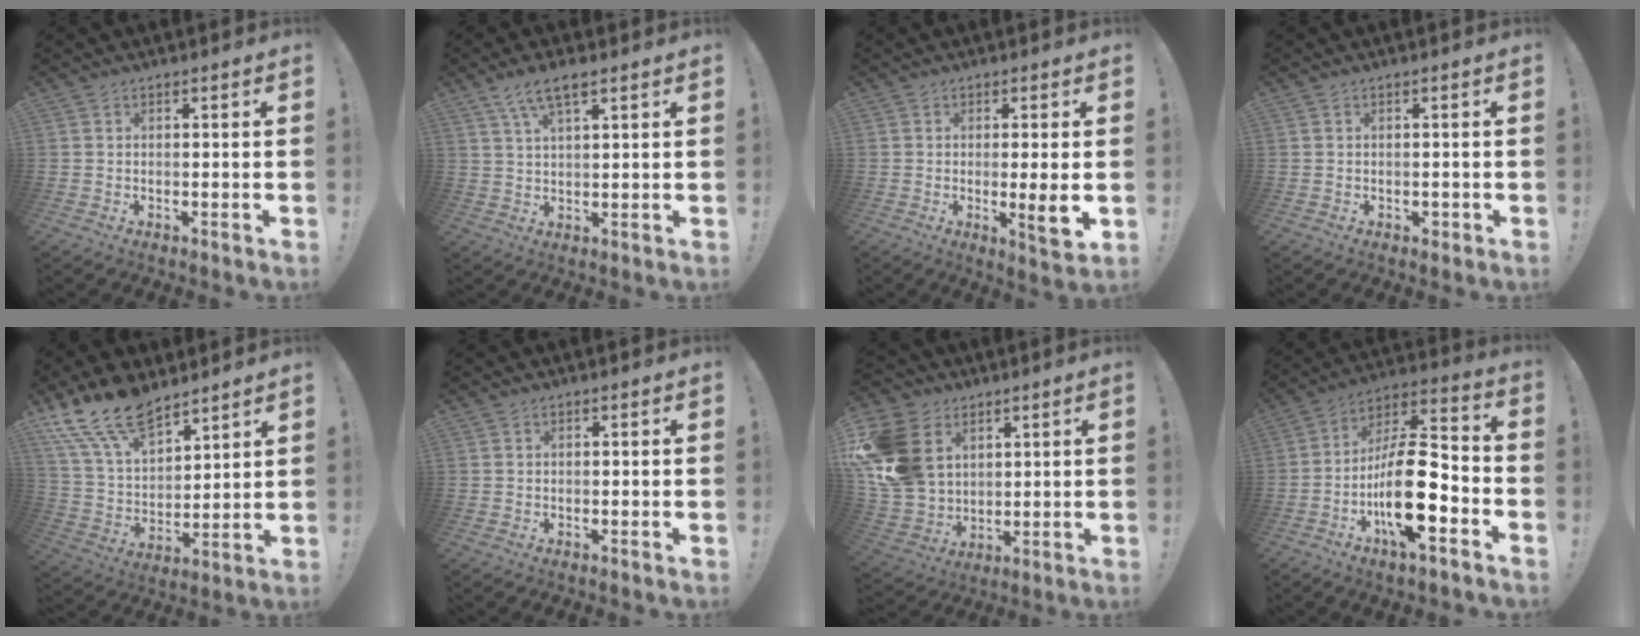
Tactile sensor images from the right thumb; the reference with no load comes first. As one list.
[{"total": 6.9, "force": [4.2, 2.0, 5.1], "torque": [-0.094, -0.011, 0.077]}, {"total": 7.0, "force": [-0.6, -0.1, 7.0], "torque": [-0.092, -0.014, -0.010]}, {"total": 1.0, "force": [-0.4, 0.8, 0.5], "torque": [-0.011, 0.006, -0.005]}, {"total": 16.9, "force": [12.6, 7.8, 8.1], "torque": [-0.154, -0.086, 0.237]}, {"total": 0.0}, {"total": 19.3, "force": [5.7, 14.9, 10.7], "torque": [-0.213, -0.021, 0.116]}, {"total": 20.8, "force": [-6.7, 7.8, 18.1], "torque": [-0.338, 0.042, -0.104]}]